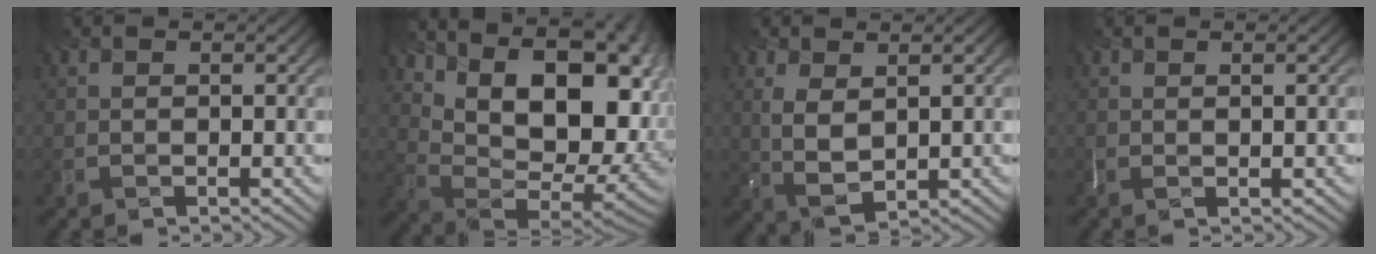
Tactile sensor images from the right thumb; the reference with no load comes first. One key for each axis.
{"total": 17.5, "fx": 3.8, "fy": 10.8, "fz": 13.3, "tx": -0.205, "ty": 0.014, "tz": 0.127}
{"total": 2.9, "fx": 0.6, "fy": 1.2, "fz": 2.6, "tx": -0.101, "ty": -0.012, "tz": 0.041}
{"total": 1.1, "fx": 0.3, "fy": -0.2, "fz": 1.1, "tx": -0.024, "ty": 0.003, "tz": 0.006}